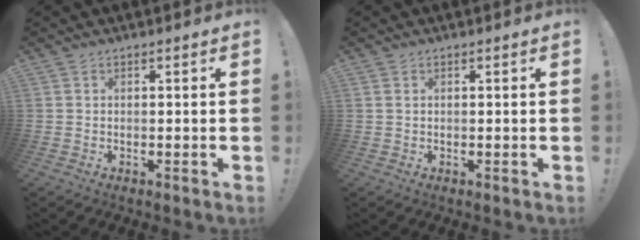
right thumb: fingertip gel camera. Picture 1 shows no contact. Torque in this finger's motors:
{"motor_torque": [0.43, -0.20, -0.05, 0.05, -0.02]}